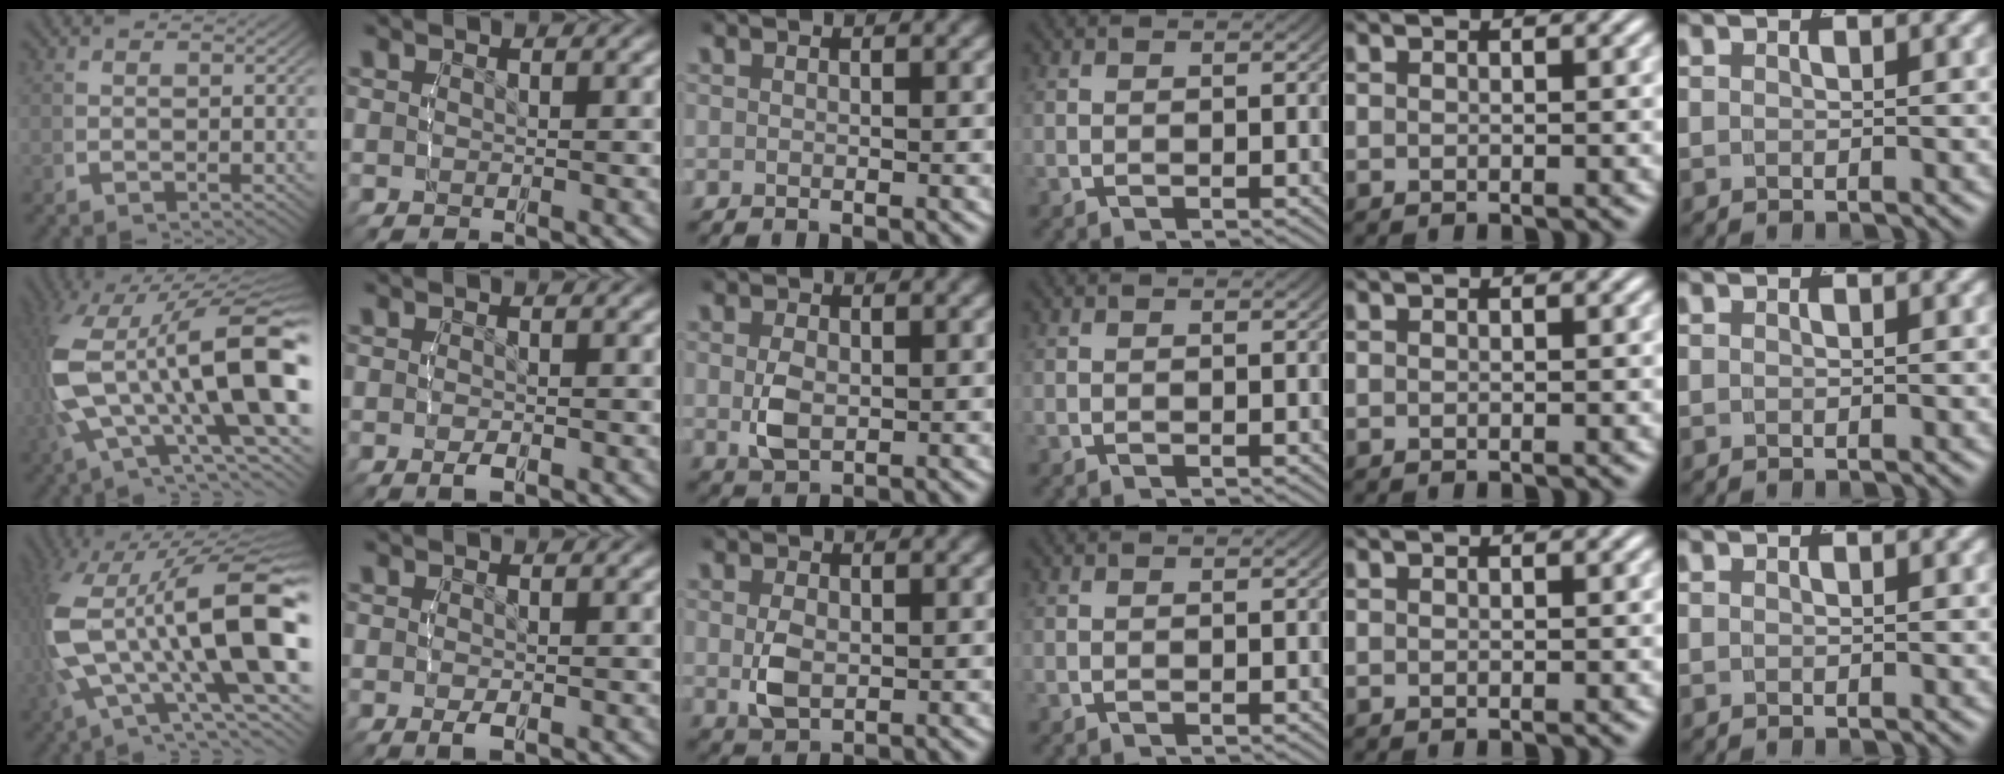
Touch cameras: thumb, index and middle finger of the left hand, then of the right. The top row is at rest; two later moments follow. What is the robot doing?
{"motion": "lift_and_place", "object": "button"}